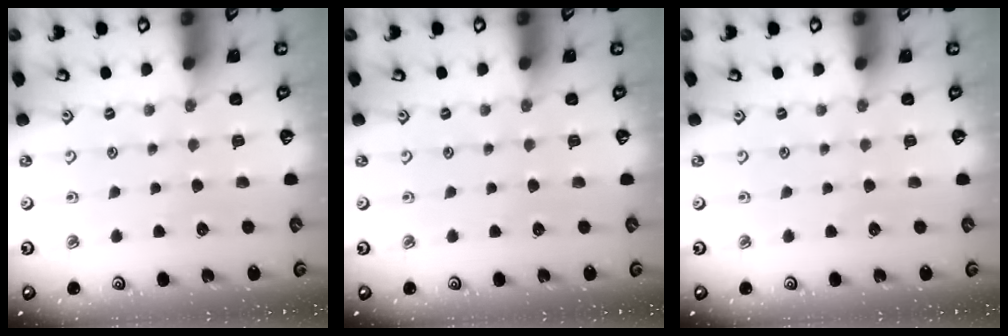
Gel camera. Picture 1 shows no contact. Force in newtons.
{"total": 0.0}
{"total": 0.0}